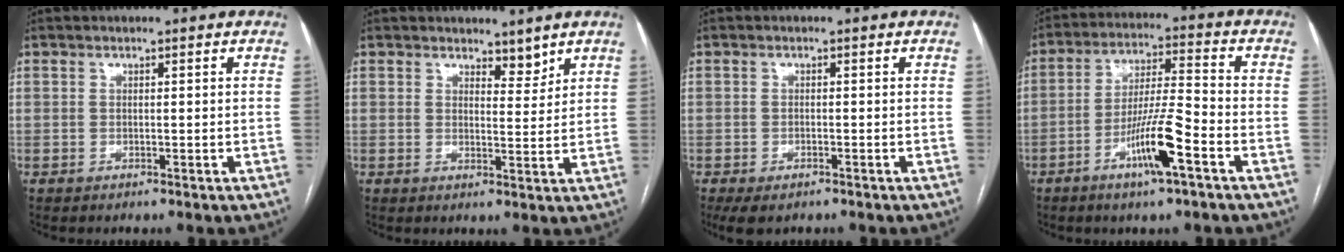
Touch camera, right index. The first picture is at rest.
{"total": 2.9, "force": [2.5, 1.2, 0.8], "torque": [-0.007, -0.006, 0.039]}
{"total": 4.4, "force": [-3.2, 1.9, 2.4], "torque": [-0.041, -0.009, -0.047]}
{"total": 10.5, "force": [-4.9, 0.5, 9.2], "torque": [-0.171, -0.001, -0.088]}